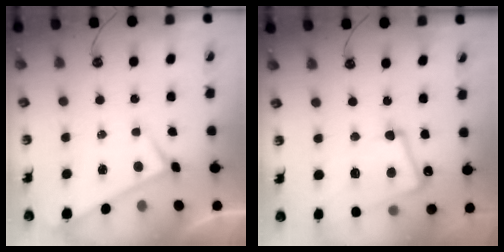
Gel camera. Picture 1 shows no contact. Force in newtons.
{"total": 9.2, "press": 9.1, "slide": 1.3}